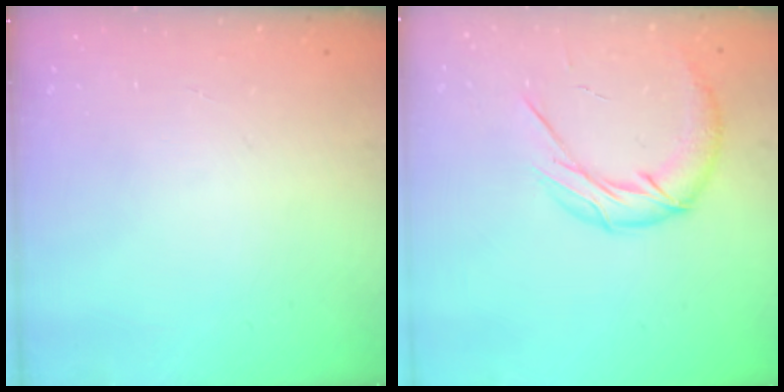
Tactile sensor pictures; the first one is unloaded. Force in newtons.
{"total": 13.5, "press": 13.4, "slide": 1.9}